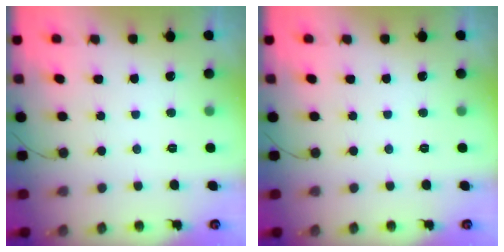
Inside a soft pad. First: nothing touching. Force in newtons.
{"total": 0.0}